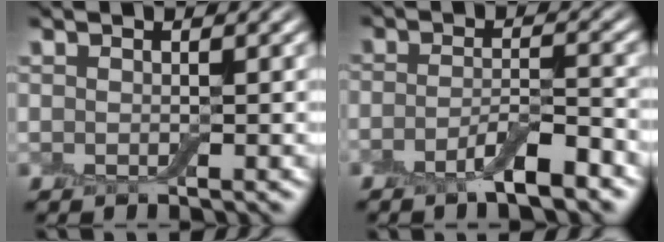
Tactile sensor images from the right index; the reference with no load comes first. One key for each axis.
{"total": 4.0, "fx": -2.5, "fy": 0.9, "fz": 3.0, "tx": -0.054, "ty": 0.003, "tz": -0.052}